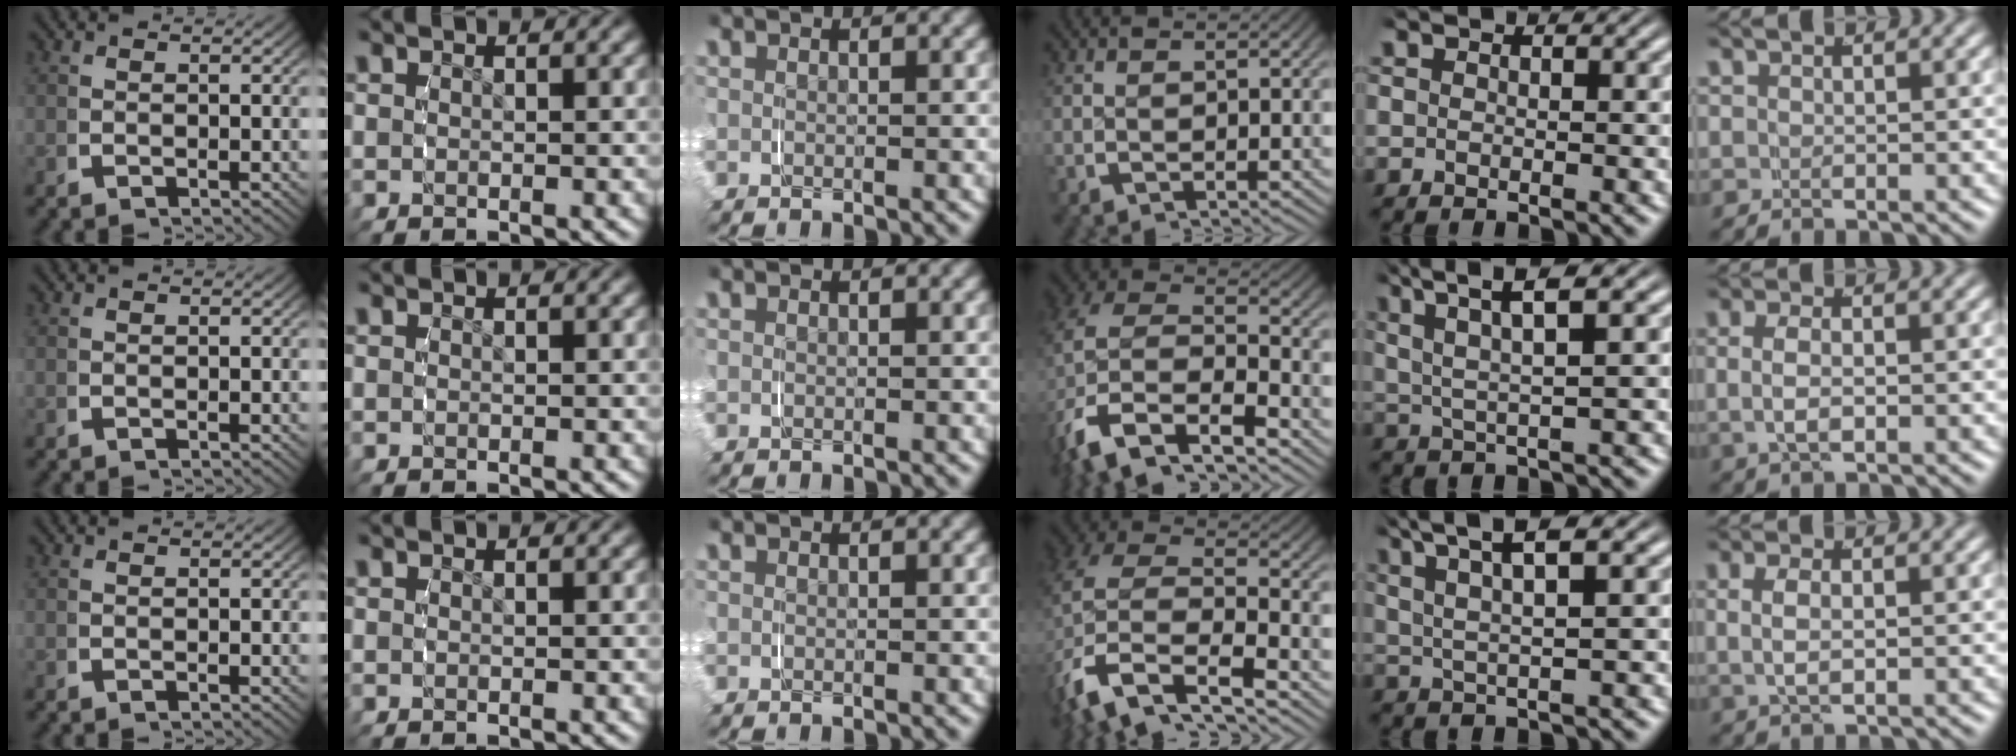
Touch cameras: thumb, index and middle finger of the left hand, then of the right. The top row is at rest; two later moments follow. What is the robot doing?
{"motion": "grasp_and_lifting", "object": "shirt"}